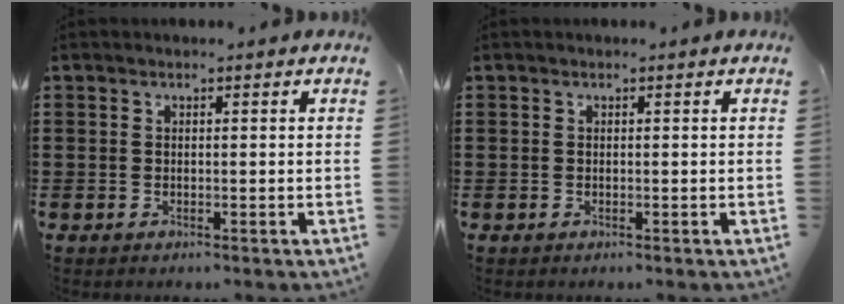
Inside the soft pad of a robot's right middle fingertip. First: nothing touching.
{"total": 0.0}